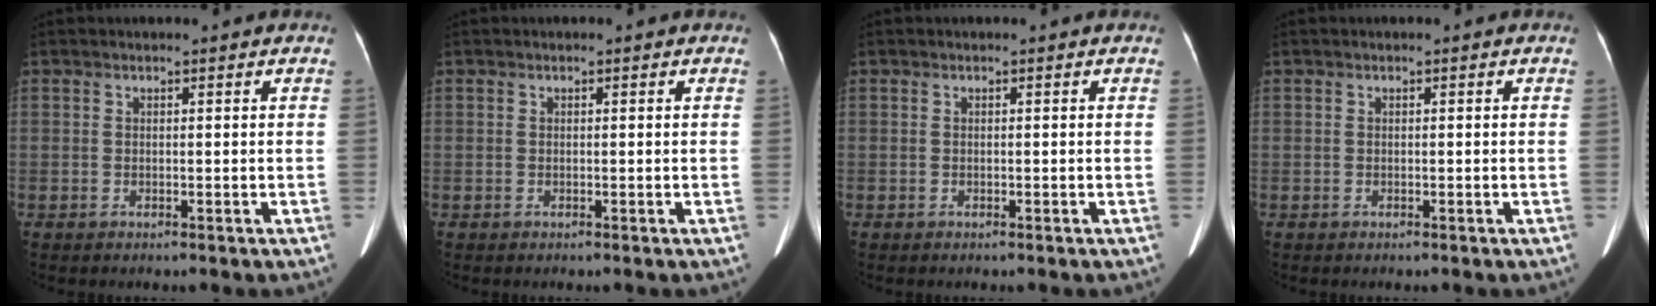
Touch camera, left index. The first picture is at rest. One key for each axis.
{"total": 0.0}
{"total": 0.0}
{"total": 0.0}